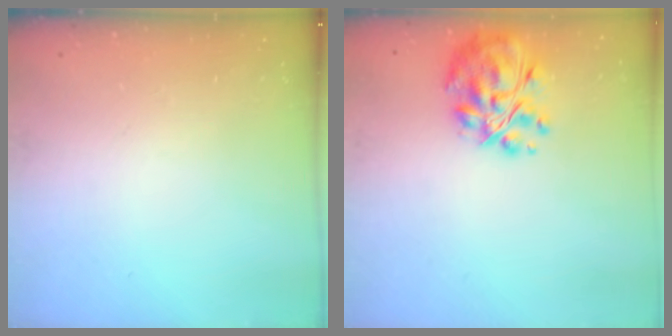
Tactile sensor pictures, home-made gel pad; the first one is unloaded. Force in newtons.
{"total": 14.0, "press": 13.1, "slide": 4.9}